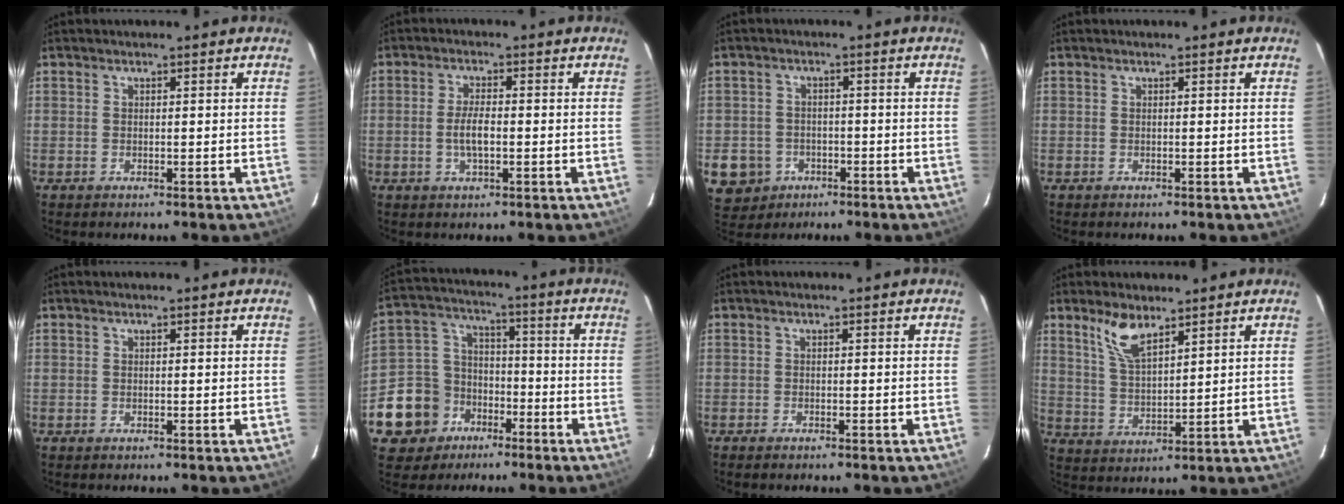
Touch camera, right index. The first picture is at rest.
{"total": 4.2, "force": [-0.8, 1.4, 3.9], "torque": [-0.076, 0.001, -0.013]}
{"total": 8.3, "force": [-3.2, 7.4, 2.2], "torque": [-0.076, 0.015, -0.039]}
{"total": 0.0}
{"total": 0.0}
{"total": 12.9, "force": [-7.1, 10.5, 2.1], "torque": [-0.079, 0.051, -0.111]}
{"total": 1.4, "force": [-1.2, 0.3, 0.5], "torque": [-0.017, -0.003, -0.024]}
{"total": 7.3, "force": [5.1, 2.6, 4.5], "torque": [-0.088, 0.004, 0.106]}